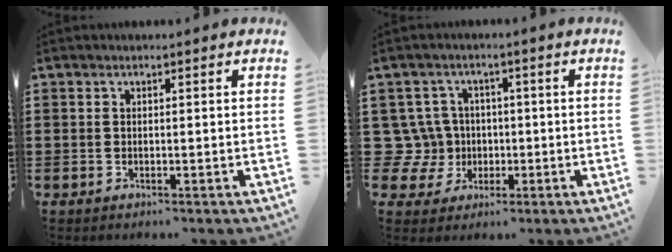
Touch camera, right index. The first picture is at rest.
{"total": 7.0, "force": [0.0, 6.7, 2.1], "torque": [-0.097, 0.008, -0.001]}